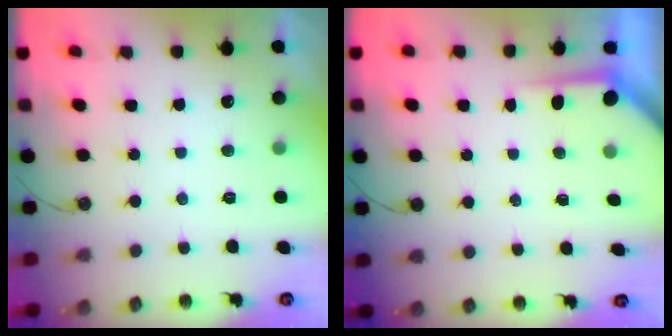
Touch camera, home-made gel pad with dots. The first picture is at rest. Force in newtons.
{"total": 3.6, "press": 3.6, "slide": 0.4}